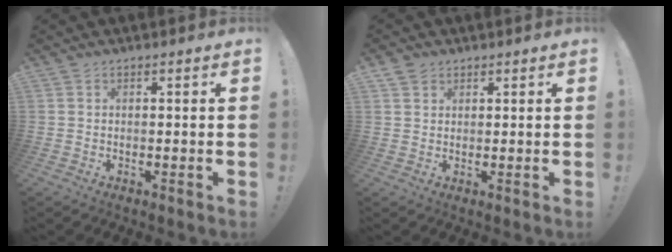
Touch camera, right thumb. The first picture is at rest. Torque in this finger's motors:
{"motor_torque": [0.00, 0.00, 0.18, -0.05, 0.00]}